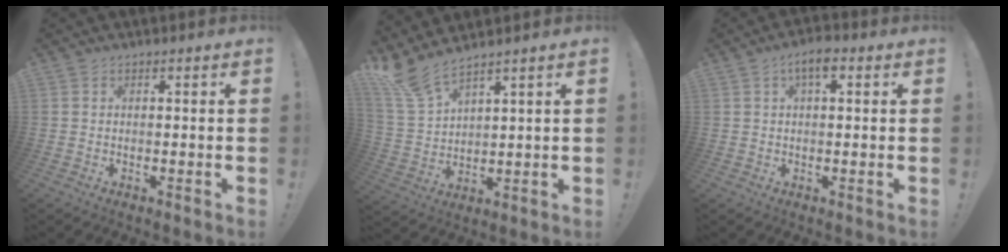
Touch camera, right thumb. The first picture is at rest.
{"total": 8.5, "force": [7.2, 1.8, 4.1], "torque": [-0.094, -0.039, 0.140]}
{"total": 4.8, "force": [1.7, 1.8, 4.1], "torque": [-0.067, 0.003, 0.026]}